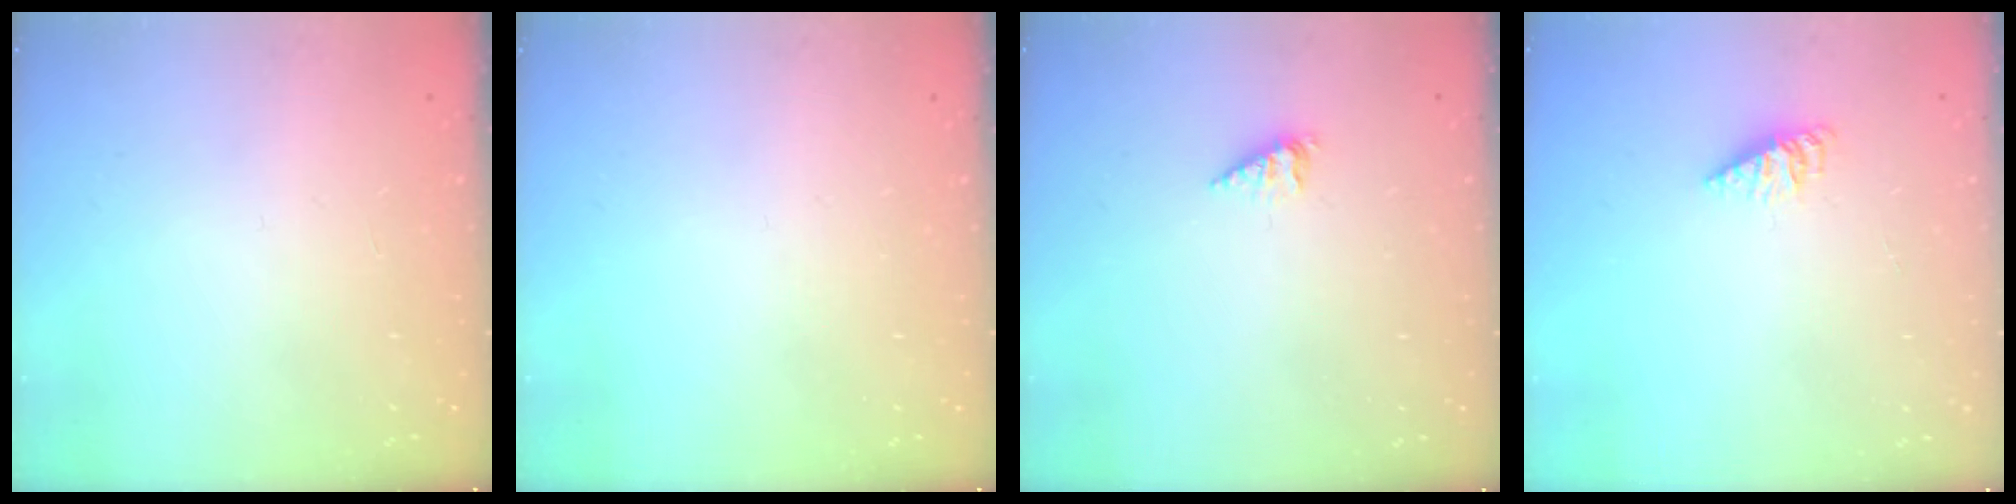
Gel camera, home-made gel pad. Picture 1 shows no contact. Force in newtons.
{"total": 0.0}
{"total": 2.3, "press": 2.2, "slide": 0.3}
{"total": 2.9, "press": 2.9, "slide": 0.3}